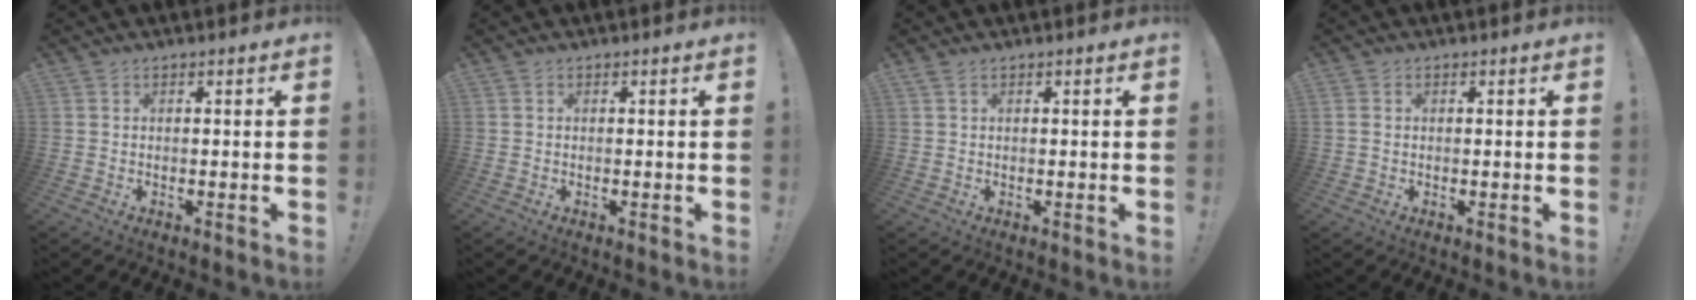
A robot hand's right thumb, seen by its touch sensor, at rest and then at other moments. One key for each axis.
{"total": 0.0}
{"total": 1.0, "fx": 0.5, "fy": 0.1, "fz": 0.9, "tx": -0.024, "ty": 0.002, "tz": 0.011}
{"total": 1.0, "fx": 0.2, "fy": 0.8, "fz": 0.5, "tx": -0.014, "ty": 0.005, "tz": 0.004}